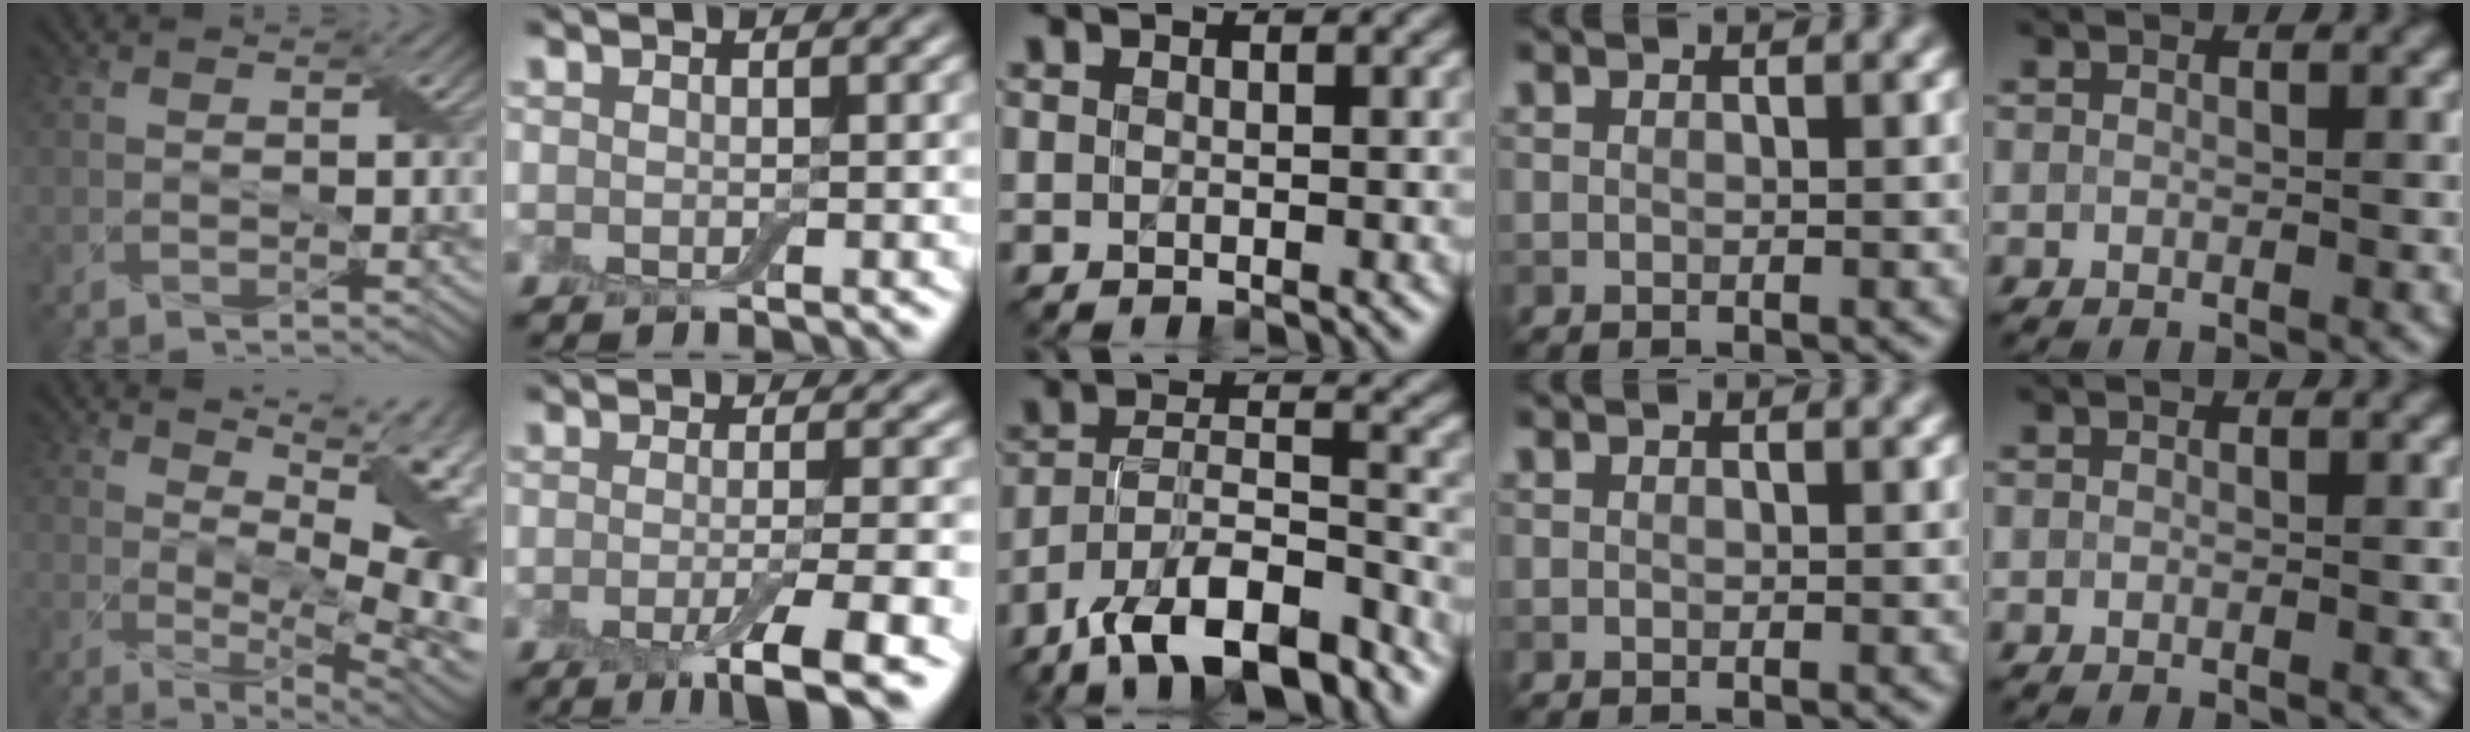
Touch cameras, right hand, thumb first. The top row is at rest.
{"thumb": {"total": 17.2, "force": [4.8, 7.0, 15.0], "torque": [-0.199, 0.026, 0.093]}, "index": {"total": 7.1, "force": [-3.3, 1.4, 6.1], "torque": [-0.084, -0.008, -0.055]}, "middle": {"total": 13.1, "force": [-10.2, 4.7, 6.8], "torque": [-0.115, -0.004, -0.163]}}